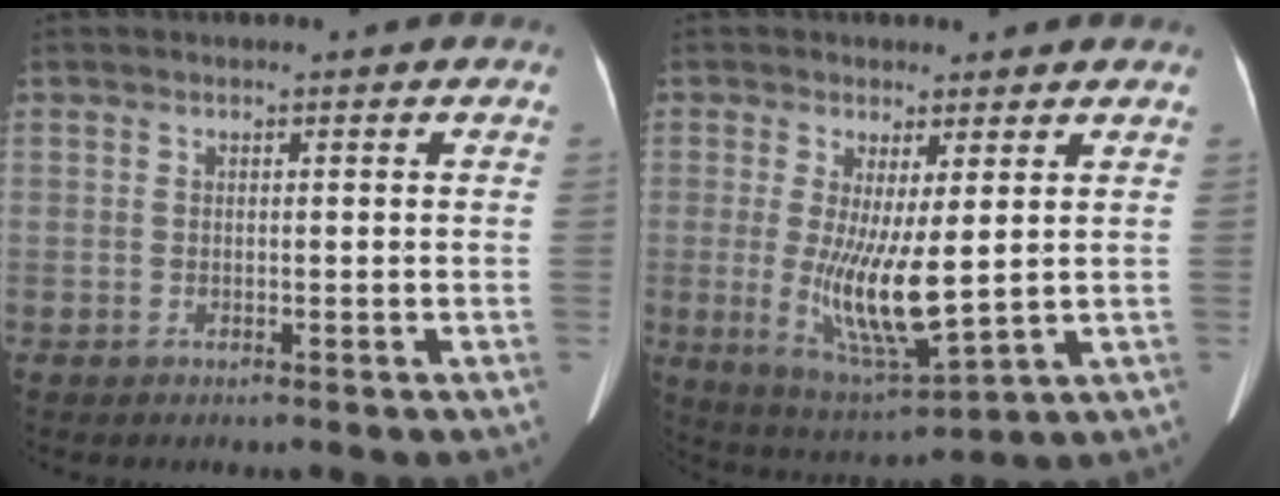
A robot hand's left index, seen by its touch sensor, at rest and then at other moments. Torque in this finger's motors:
{"motor_torque": [1.55, -0.01, 0.76, 0.10]}